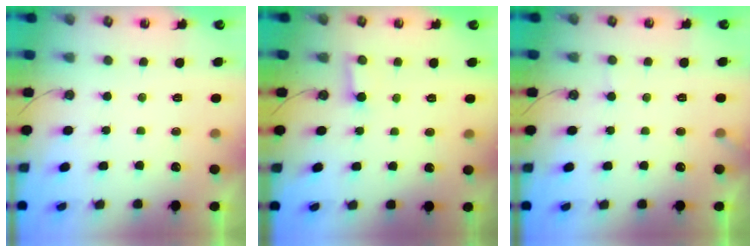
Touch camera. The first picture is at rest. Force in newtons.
{"total": 3.5, "press": 3.5, "slide": 0.5}
{"total": 6.6, "press": 6.5, "slide": 0.4}